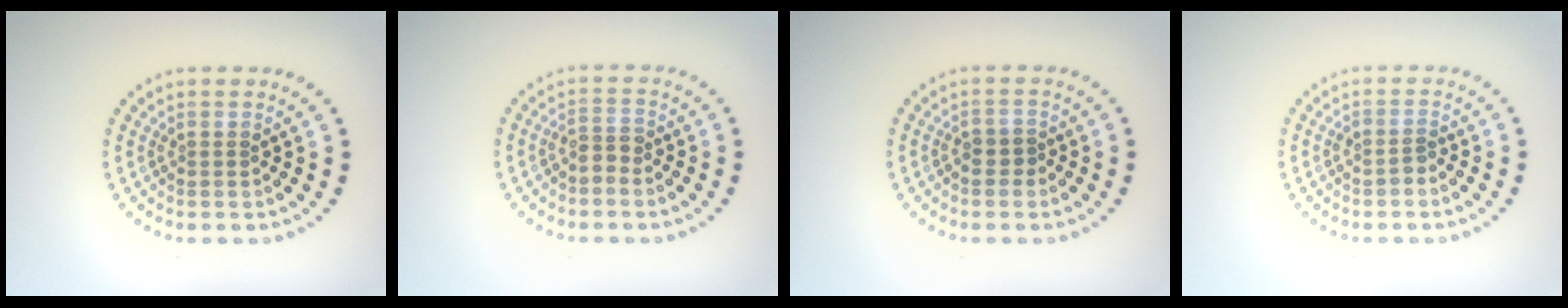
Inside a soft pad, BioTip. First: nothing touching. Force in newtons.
{"total": 1.8, "press": 1.4, "slide": 1.2}
{"total": 1.2, "press": 1.0, "slide": 0.7}
{"total": 1.1, "press": 0.8, "slide": 0.7}